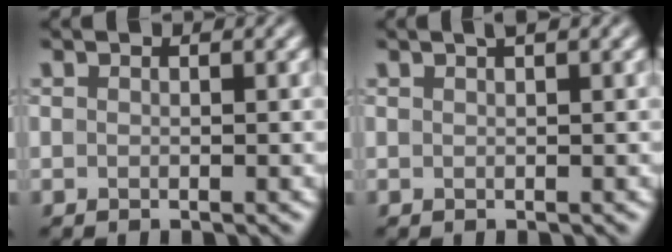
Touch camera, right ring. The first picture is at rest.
{"total": 1.1, "force": [0.7, 0.2, 0.9], "torque": [-0.009, 0.004, 0.010]}